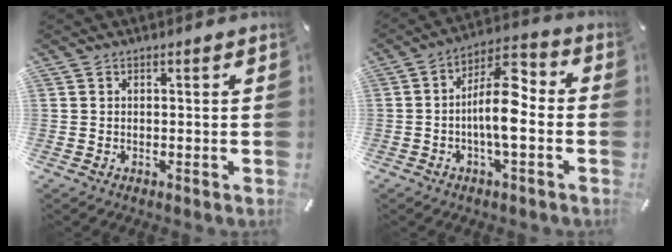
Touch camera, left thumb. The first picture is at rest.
{"total": 12.4, "force": [-2.2, 4.7, 11.2], "torque": [-0.213, 0.012, -0.037]}